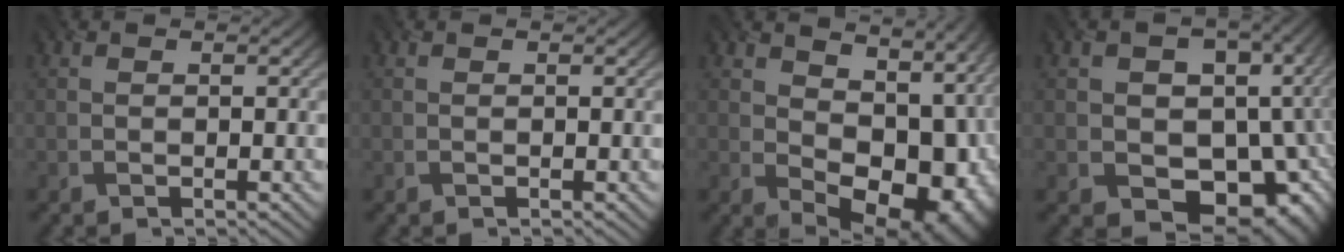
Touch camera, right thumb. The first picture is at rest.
{"total": 0.0}
{"total": 13.5, "force": [1.0, 9.1, 9.8], "torque": [-0.123, -0.029, 0.042]}
{"total": 13.9, "force": [-2.5, 10.9, 8.3], "torque": [-0.096, -0.003, -0.043]}